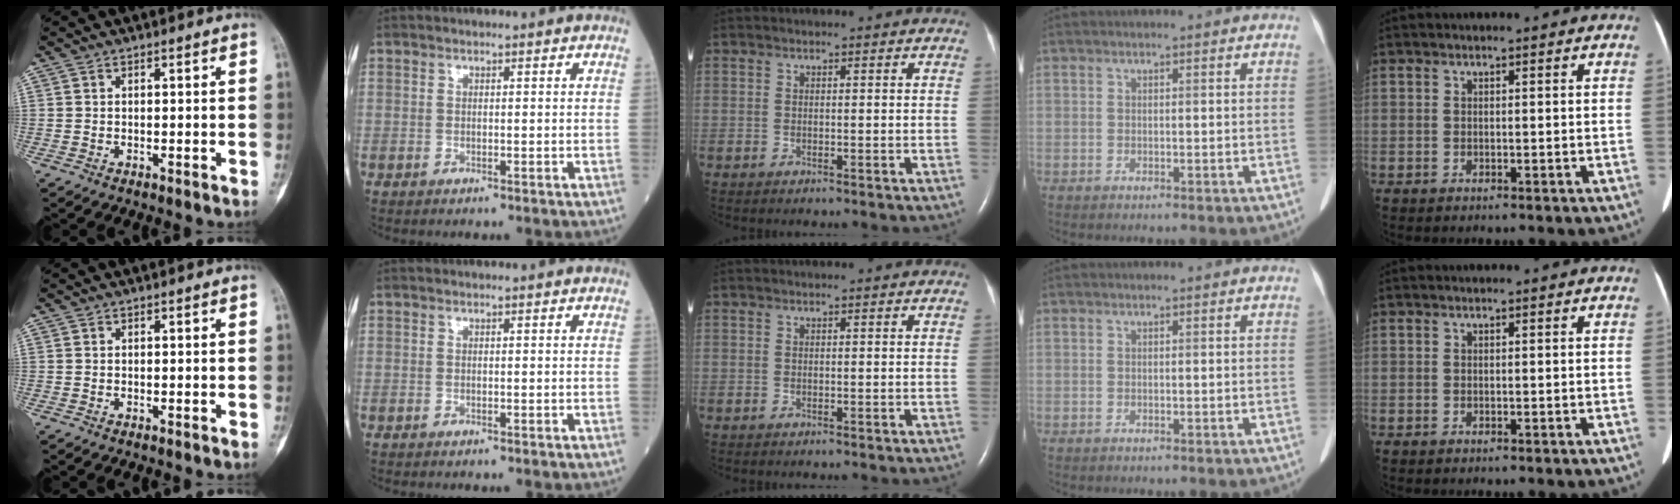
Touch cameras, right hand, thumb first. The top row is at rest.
{}